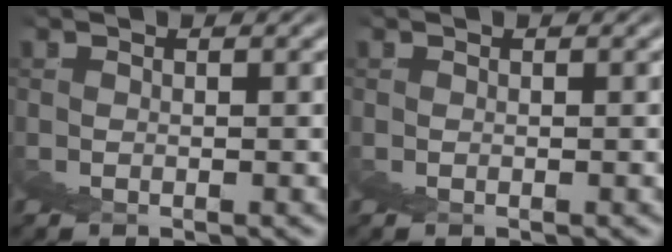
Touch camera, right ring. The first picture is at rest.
{"total": 0.0}